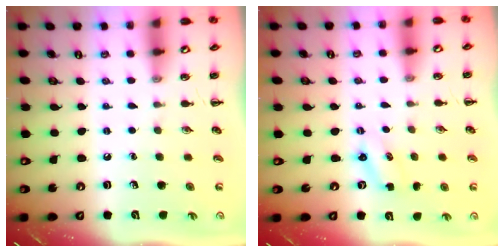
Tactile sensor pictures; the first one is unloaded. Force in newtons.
{"total": 2.4, "press": 2.4, "slide": 0.6}